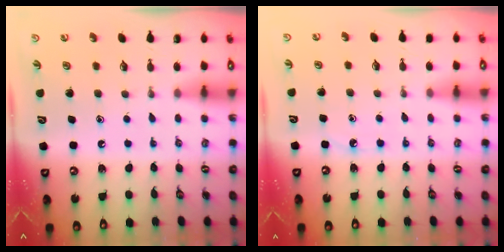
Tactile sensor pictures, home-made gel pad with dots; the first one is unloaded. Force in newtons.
{"total": 3.9, "press": 3.8, "slide": 0.5}